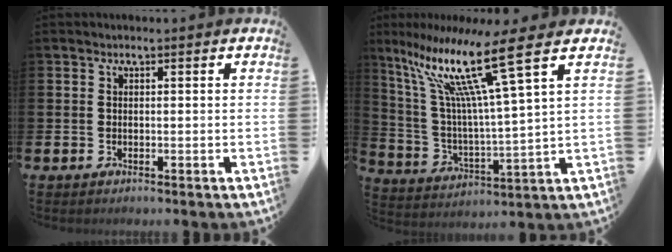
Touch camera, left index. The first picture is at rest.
{"total": 15.5, "force": [9.5, 1.8, 12.0], "torque": [-0.248, -0.044, 0.149]}